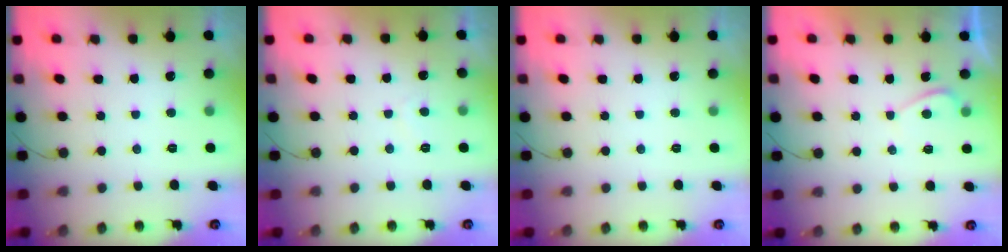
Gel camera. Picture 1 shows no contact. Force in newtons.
{"total": 1.7, "press": 1.6, "slide": 0.5}
{"total": 0.0}
{"total": 0.6, "press": 0.3, "slide": 0.5}